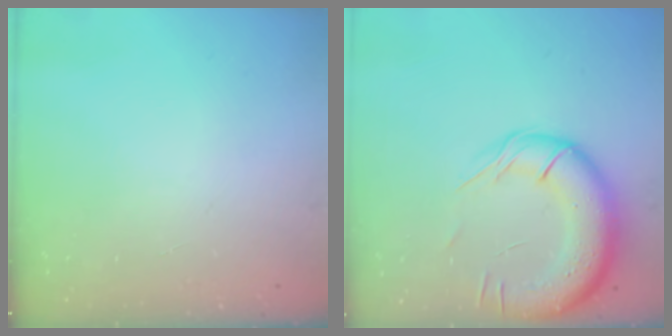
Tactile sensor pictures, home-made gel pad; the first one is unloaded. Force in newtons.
{"total": 18.1, "press": 17.7, "slide": 3.6}